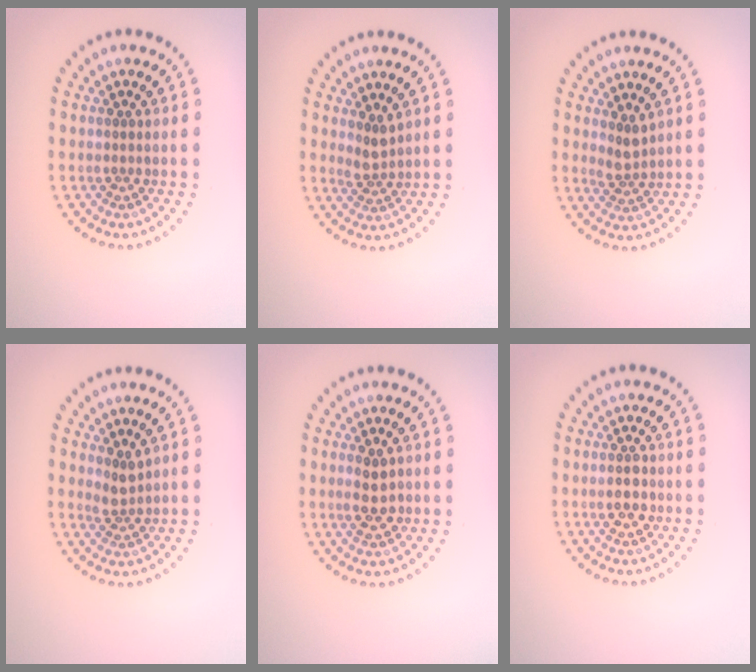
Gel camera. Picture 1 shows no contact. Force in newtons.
{"total": 1.8, "press": 1.3, "slide": 1.2}
{"total": 1.9, "press": 1.4, "slide": 1.4}
{"total": 1.8, "press": 1.3, "slide": 1.3}
{"total": 2.2, "press": 2.2, "slide": 0.3}
{"total": 2.2, "press": 2.2, "slide": 0.1}